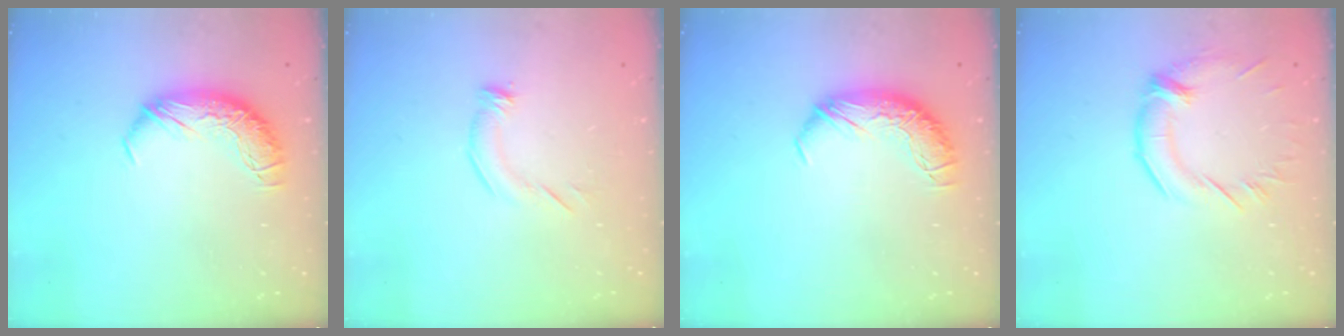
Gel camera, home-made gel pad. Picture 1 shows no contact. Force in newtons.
{"total": 4.0, "press": 3.9, "slide": 0.7}
{"total": 0.0}
{"total": 1.5, "press": 0.3, "slide": 1.5}